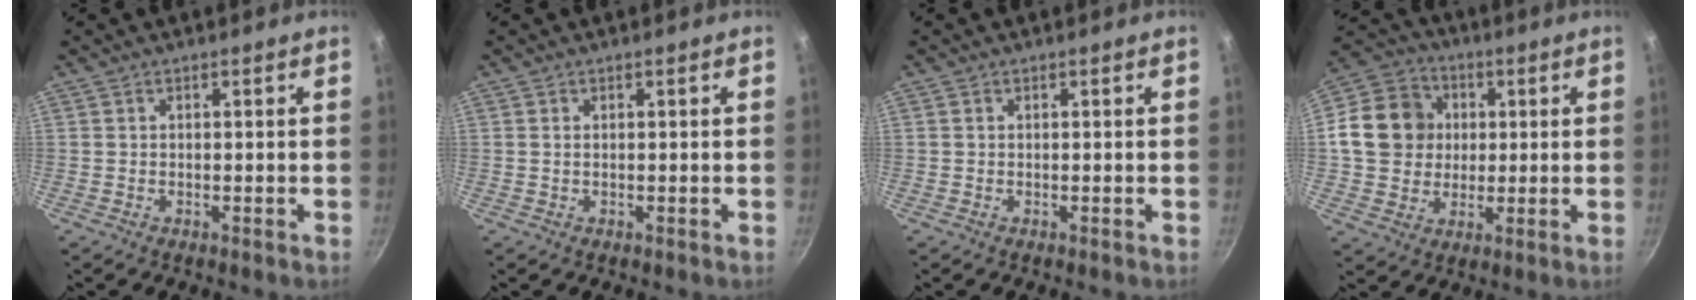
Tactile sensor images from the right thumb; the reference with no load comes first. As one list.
[{"total": 0.5, "force": [0.1, 0.3, 0.4], "torque": [-0.010, 0.000, 0.003]}, {"total": 0.0}, {"total": 14.1, "force": [1.7, 12.4, 6.6], "torque": [-0.097, 0.018, 0.024]}]